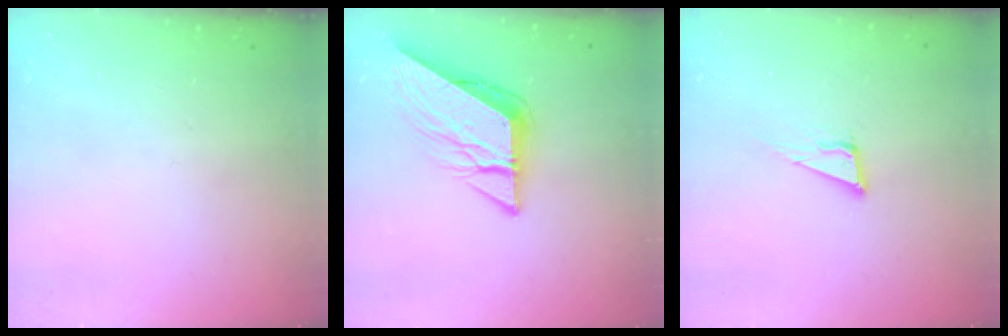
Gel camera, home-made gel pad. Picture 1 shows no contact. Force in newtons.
{"total": 11.6, "press": 11.5, "slide": 1.4}
{"total": 7.2, "press": 6.8, "slide": 2.6}